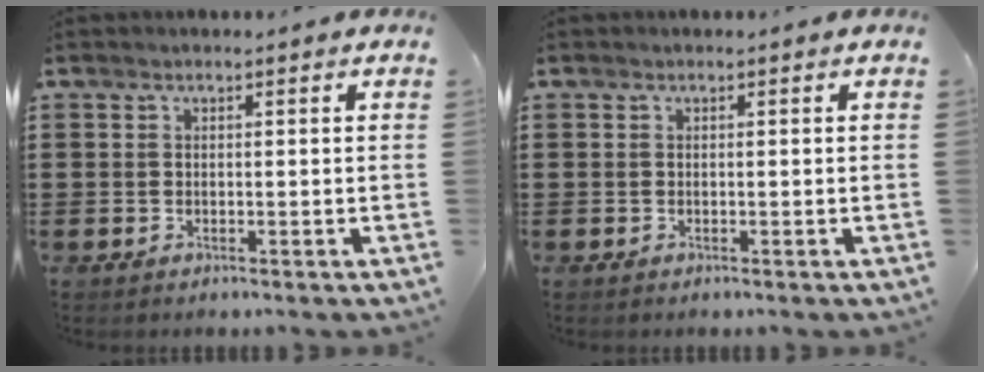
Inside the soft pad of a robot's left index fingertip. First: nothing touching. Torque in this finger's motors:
{"motor_torque": [-0.08, 0.13, 0.00, -0.01]}